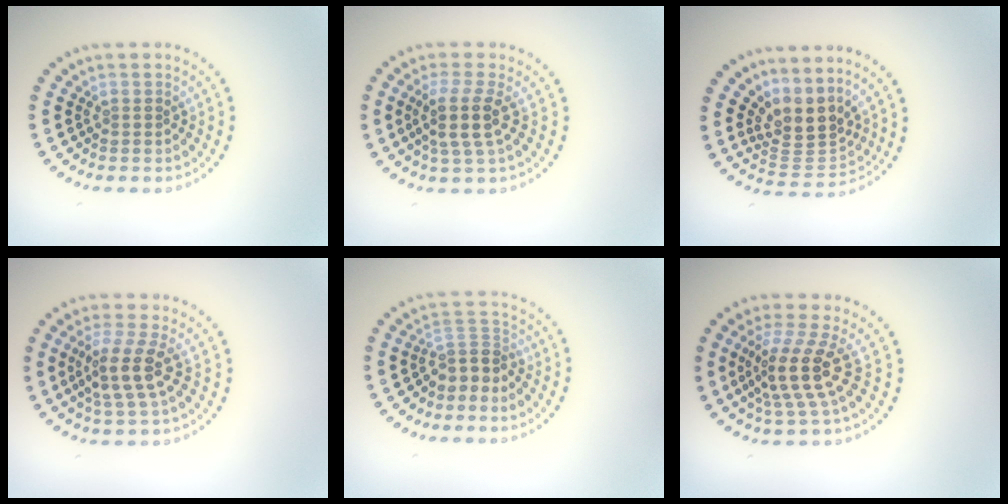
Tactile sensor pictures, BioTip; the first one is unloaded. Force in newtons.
{"total": 3.3, "press": 2.7, "slide": 2.0}
{"total": 3.7, "press": 2.6, "slide": 2.5}
{"total": 3.8, "press": 3.3, "slide": 2.0}
{"total": 3.0, "press": 2.1, "slide": 2.0}
{"total": 4.3, "press": 3.3, "slide": 2.8}